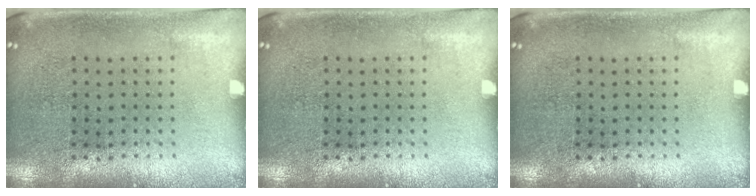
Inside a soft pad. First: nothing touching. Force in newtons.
{"total": 0.0}
{"total": 0.0}